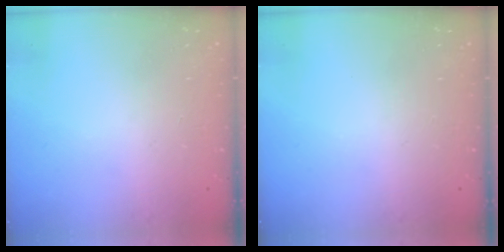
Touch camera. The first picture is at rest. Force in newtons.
{"total": 0.0}